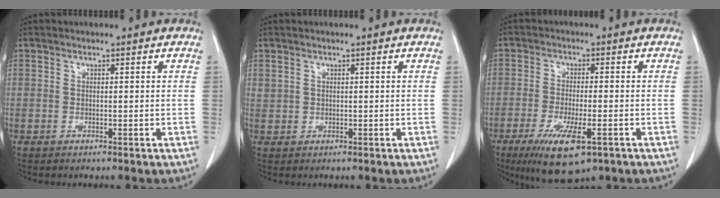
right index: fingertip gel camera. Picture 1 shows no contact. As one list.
[{"total": 0.8, "force": [0.5, 0.6, 0.1], "torque": [0.004, 0.008, 0.011]}, {"total": 9.9, "force": [-5.2, 2.5, 8.1], "torque": [-0.142, -0.023, -0.078]}]